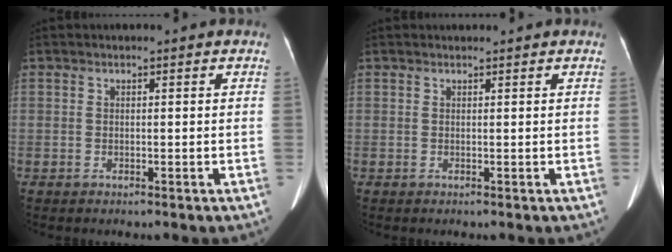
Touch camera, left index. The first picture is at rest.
{"total": 0.6, "force": [0.6, 0.0, 0.1], "torque": [-0.004, 0.007, 0.012]}